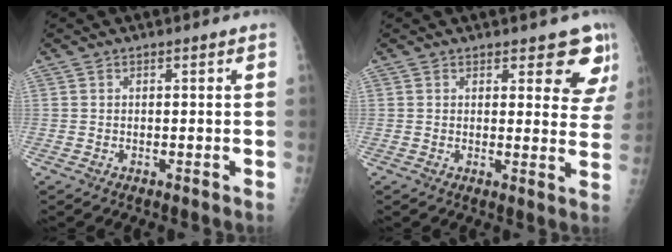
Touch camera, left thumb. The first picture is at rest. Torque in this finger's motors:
{"motor_torque": [2.52, 2.42, 0.57, -0.21, 0.01]}